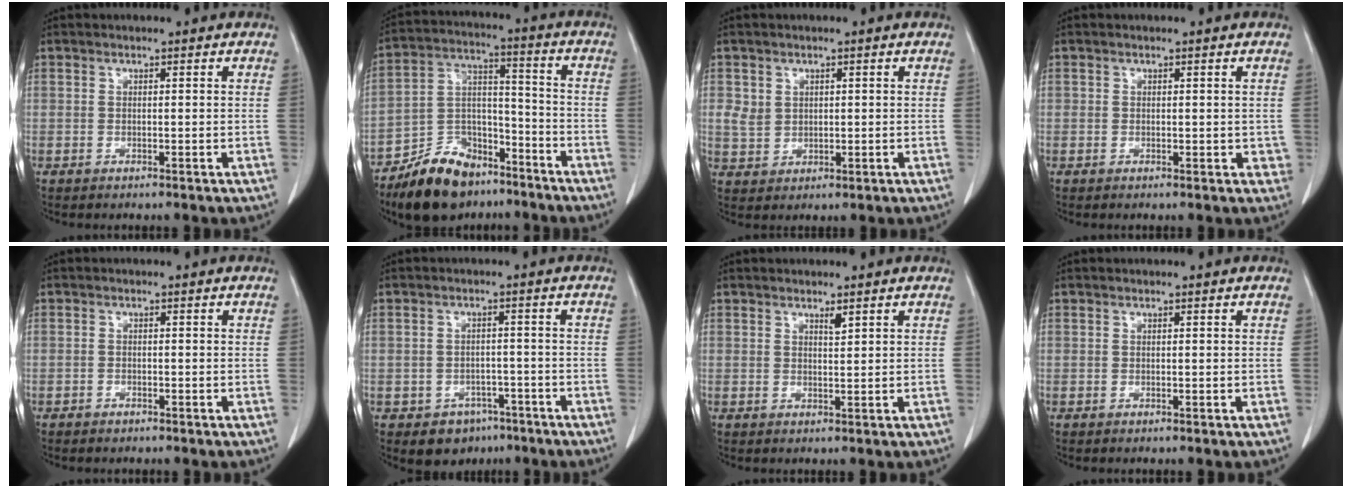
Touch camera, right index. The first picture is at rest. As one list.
[{"total": 13.6, "force": [-10.4, 6.7, 5.6], "torque": [-0.104, 0.020, -0.182]}, {"total": 3.6, "force": [1.1, 3.1, 1.4], "torque": [-0.025, 0.003, 0.029]}, {"total": 1.9, "force": [0.1, 1.5, 1.2], "torque": [-0.004, 0.001, 0.001]}, {"total": 1.0, "force": [-0.8, 0.5, 0.2], "torque": [-0.006, 0.002, -0.013]}, {"total": 5.4, "force": [-3.4, 4.1, 1.2], "torque": [-0.009, 0.011, -0.040]}, {"total": 1.1, "force": [0.8, 0.1, 0.7], "torque": [-0.016, -0.006, 0.015]}, {"total": 0.0}]